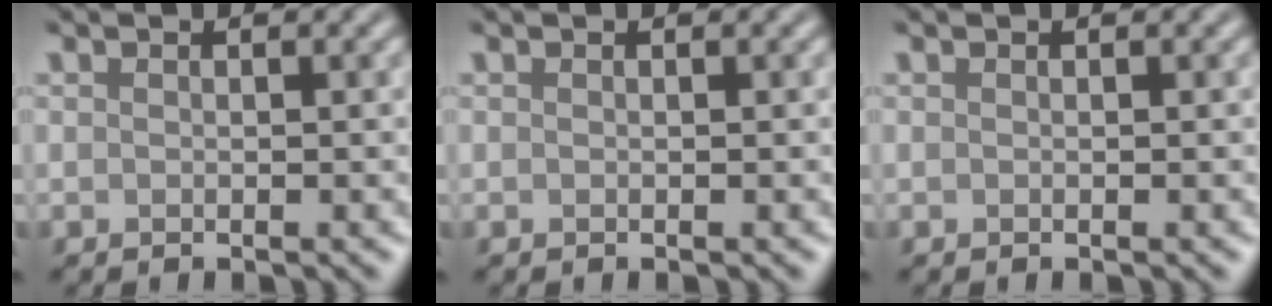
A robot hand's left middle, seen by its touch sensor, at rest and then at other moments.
{"total": 0.0}
{"total": 0.0}